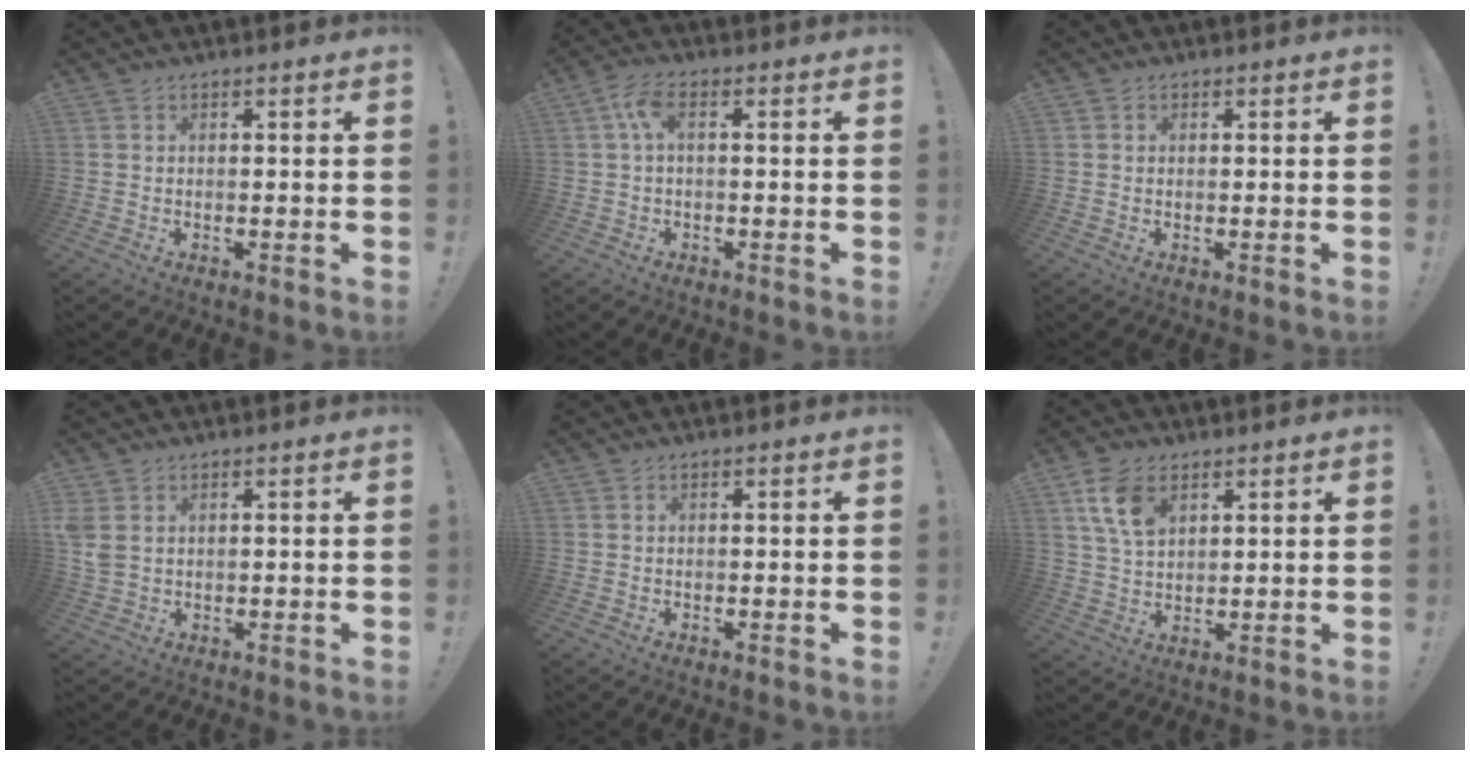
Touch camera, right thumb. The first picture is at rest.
{"total": 5.5, "force": [0.7, 2.0, 5.1], "torque": [-0.110, 0.006, 0.015]}
{"total": 0.5, "force": [0.2, 0.5, 0.1], "torque": [0.006, -0.003, 0.001]}
{"total": 4.5, "force": [1.5, 3.1, 2.9], "torque": [-0.063, -0.005, 0.029]}
{"total": 0.0}
{"total": 9.7, "force": [4.8, 5.8, 6.0], "torque": [-0.112, -0.009, 0.093]}